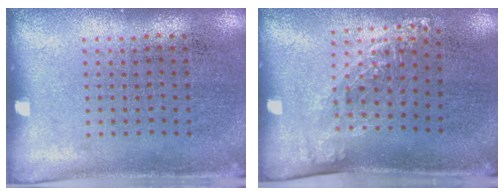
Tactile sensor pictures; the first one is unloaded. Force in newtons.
{"total": 1.3, "press": 1.0, "slide": 0.9}